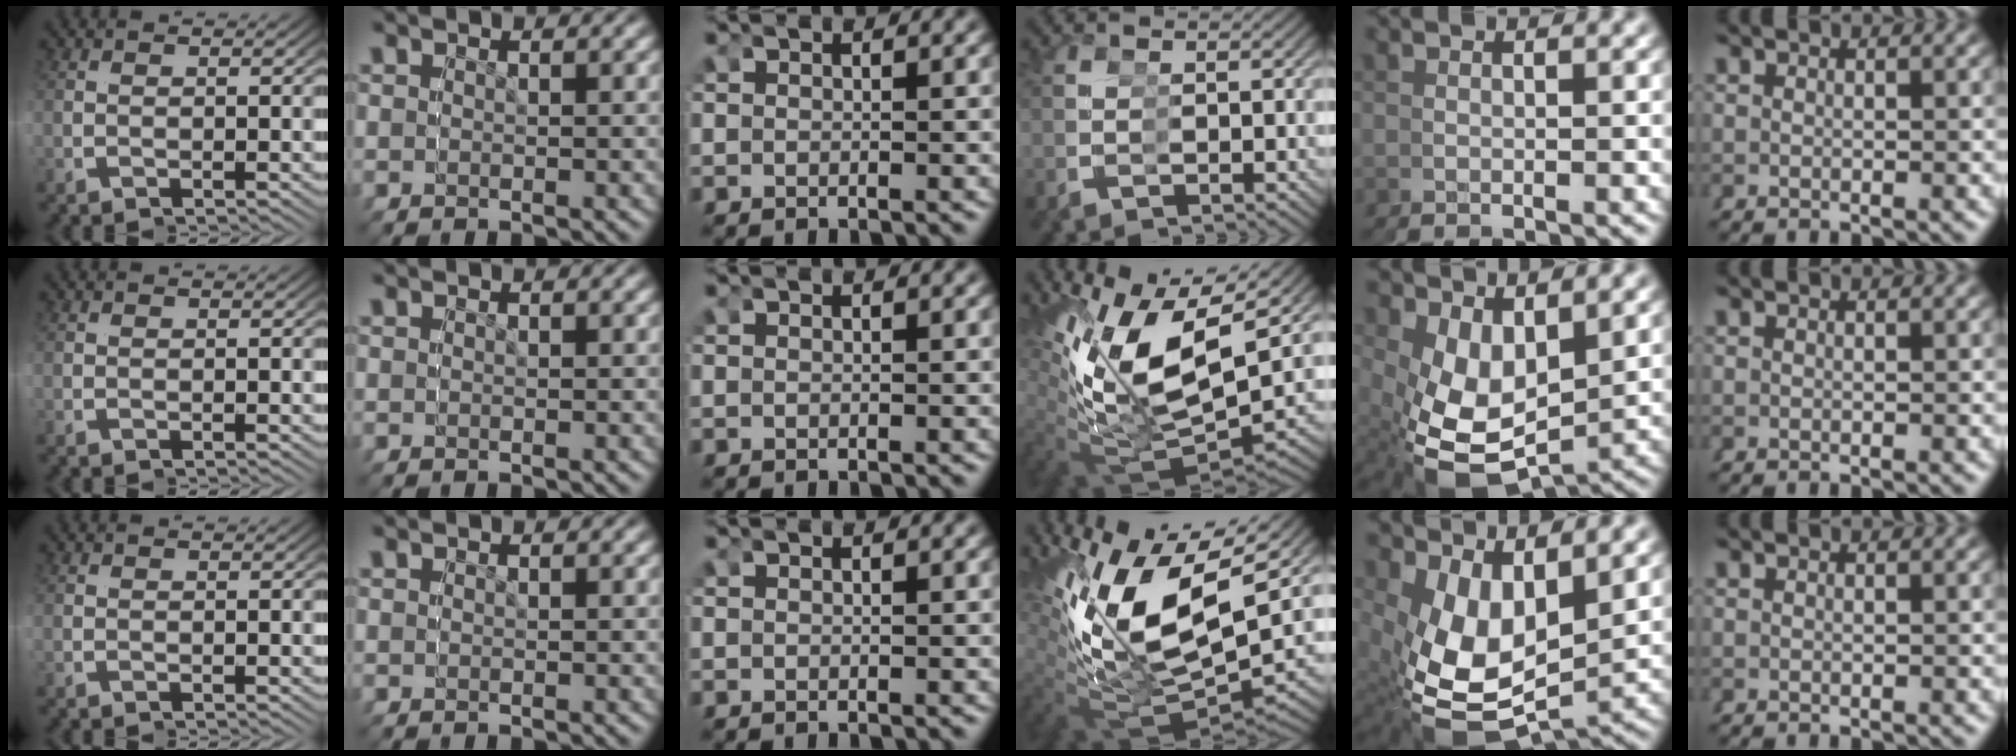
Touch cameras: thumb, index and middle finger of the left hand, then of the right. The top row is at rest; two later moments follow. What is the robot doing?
{"motion": "grasp_and_lifting", "object": "glue stick"}